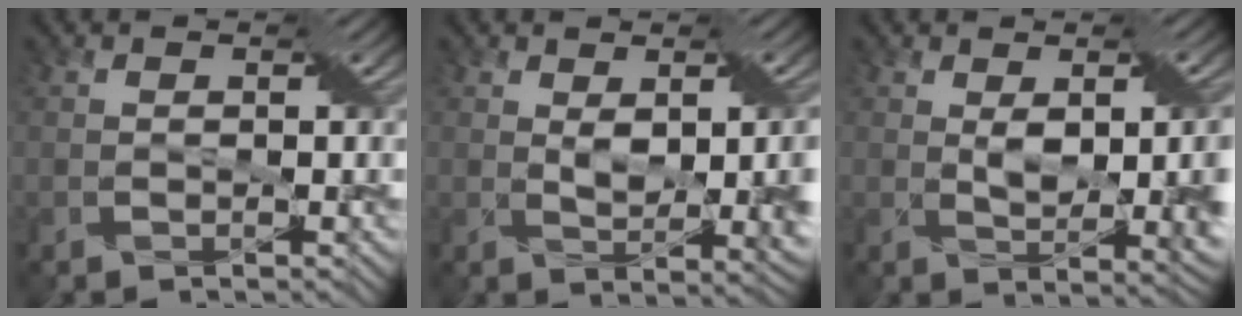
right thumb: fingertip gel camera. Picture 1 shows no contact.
{"total": 5.9, "force": [0.6, 2.3, 5.4], "torque": [-0.083, 0.003, 0.017]}
{"total": 6.7, "force": [0.5, 2.5, 6.2], "torque": [-0.093, 0.001, 0.016]}